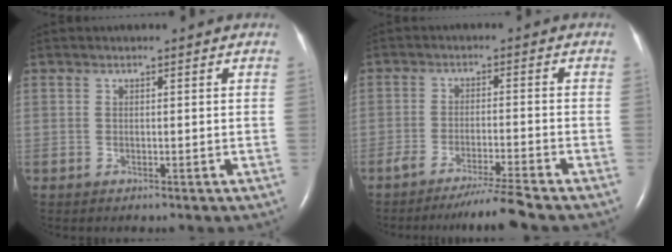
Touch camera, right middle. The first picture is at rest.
{"total": 5.6, "force": [-4.7, -1.7, 2.4], "torque": [-0.039, -0.021, -0.084]}